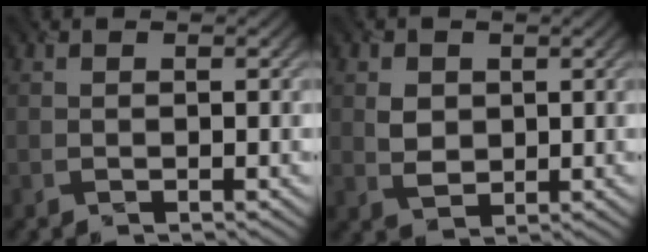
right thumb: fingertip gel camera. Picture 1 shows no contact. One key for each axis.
{"total": 3.0, "fx": 0.6, "fy": 2.4, "fz": 1.7, "tx": -0.040, "ty": -0.005, "tz": 0.013}